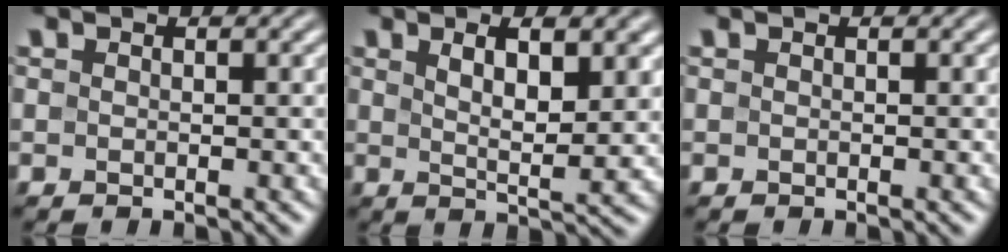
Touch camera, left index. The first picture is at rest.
{"total": 4.4, "force": [1.8, 1.2, 3.9], "torque": [-0.063, -0.008, 0.032]}
{"total": 0.0}